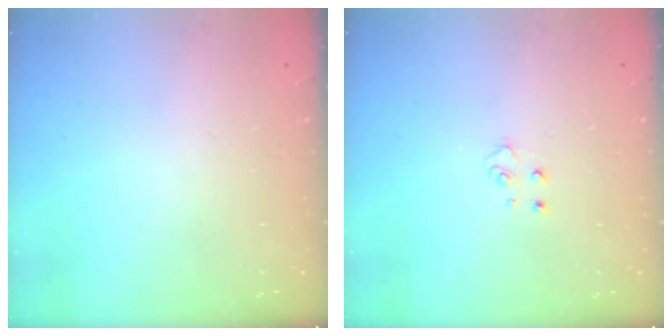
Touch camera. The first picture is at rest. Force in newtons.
{"total": 3.2, "press": 3.2, "slide": 0.3}